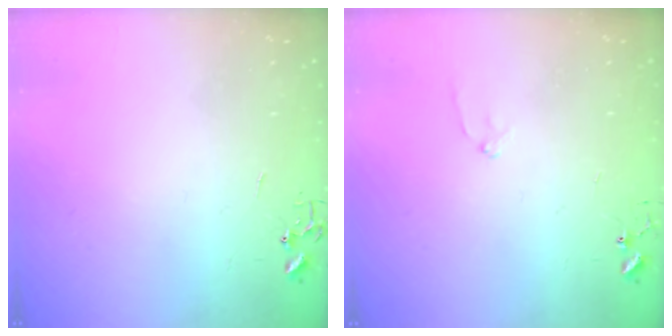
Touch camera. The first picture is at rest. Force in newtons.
{"total": 6.6, "press": 6.6, "slide": 0.8}